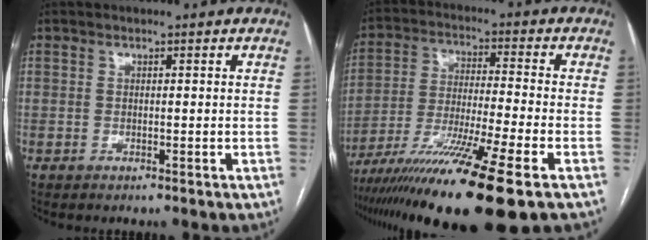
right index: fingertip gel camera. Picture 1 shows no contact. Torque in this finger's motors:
{"motor_torque": [1.58, -0.56, 1.05, 0.21]}